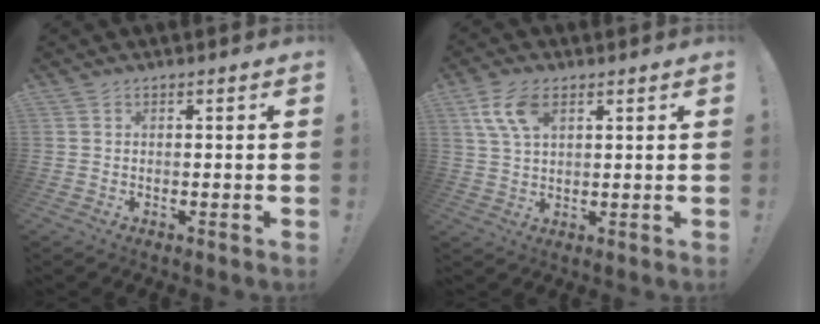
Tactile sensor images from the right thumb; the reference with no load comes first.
{"total": 8.9, "force": [3.9, 4.7, 6.5], "torque": [-0.119, -0.003, 0.074]}